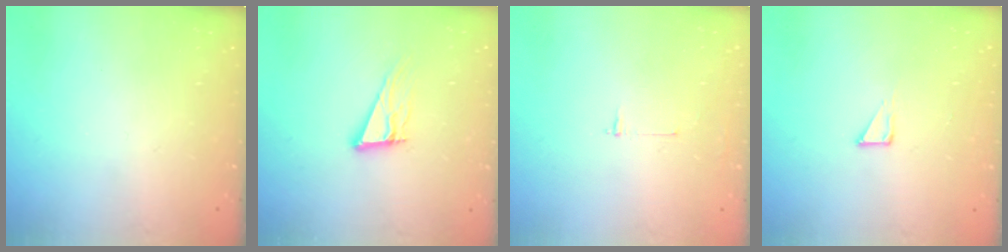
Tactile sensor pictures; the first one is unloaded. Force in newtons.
{"total": 12.4, "press": 11.9, "slide": 3.3}
{"total": 2.7, "press": 2.7, "slide": 0.3}
{"total": 2.1, "press": 2.1, "slide": 0.1}